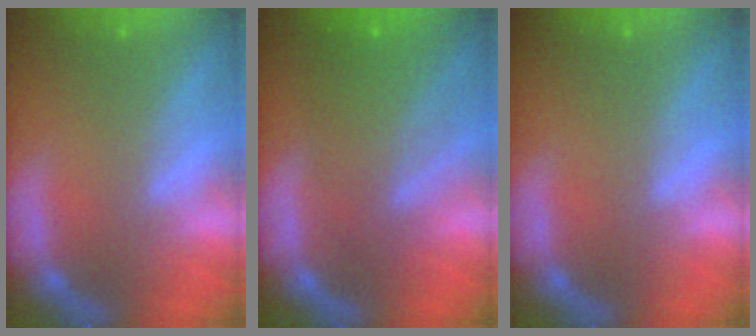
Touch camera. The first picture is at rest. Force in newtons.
{"total": 7.5}
{"total": 0.0}